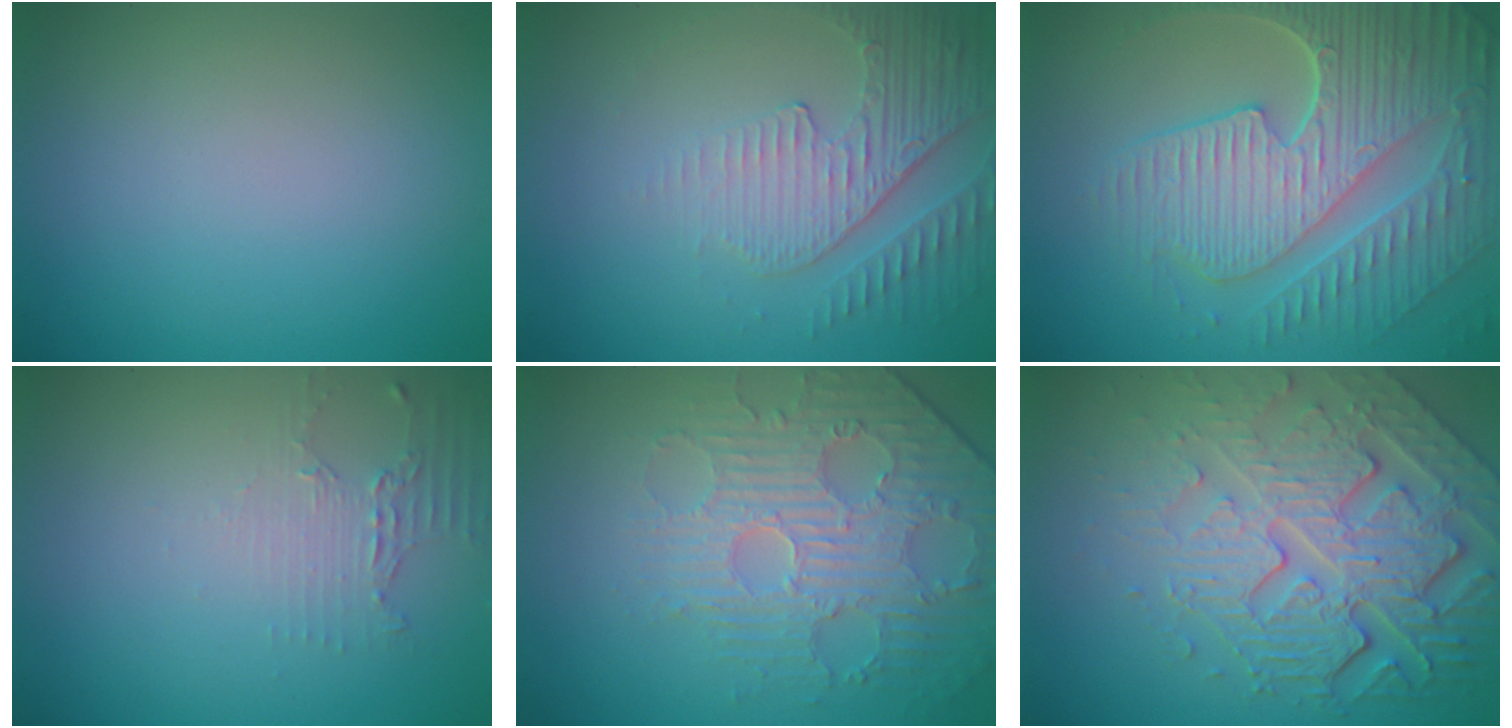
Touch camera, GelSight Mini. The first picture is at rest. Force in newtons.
{"total": 4.2, "press": 3.0, "slide": 2.9}
{"total": 8.8, "press": 6.4, "slide": 6.1}
{"total": 2.0, "press": 1.4, "slide": 1.4}
{"total": 4.4, "press": 4.0, "slide": 1.7}
{"total": 8.5, "press": 5.9, "slide": 6.2}